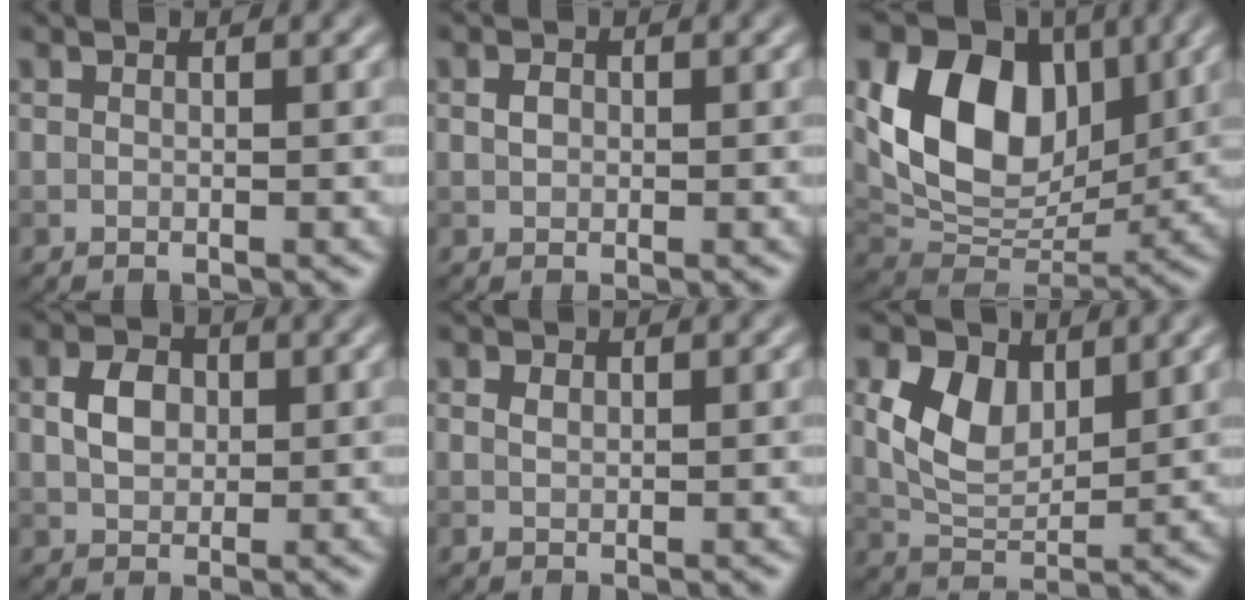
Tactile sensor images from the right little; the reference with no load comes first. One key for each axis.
{"total": 1.0, "fx": 0.0, "fy": 0.8, "fz": 0.6, "tx": -0.016, "ty": 0.001, "tz": 0.000}
{"total": 11.2, "fx": 3.1, "fy": 8.0, "fz": 7.3, "tx": -0.135, "ty": -0.008, "tz": 0.057}
{"total": 3.1, "fx": 0.4, "fy": 2.3, "fz": 2.0, "tx": -0.044, "ty": 0.005, "tz": 0.005}
{"total": 0.9, "fx": 0.3, "fy": 0.7, "fz": 0.5, "tx": -0.013, "ty": -0.003, "tz": 0.006}
{"total": 5.2, "fx": 1.8, "fy": 3.3, "fz": 3.6, "tx": -0.081, "ty": -0.003, "tz": 0.035}